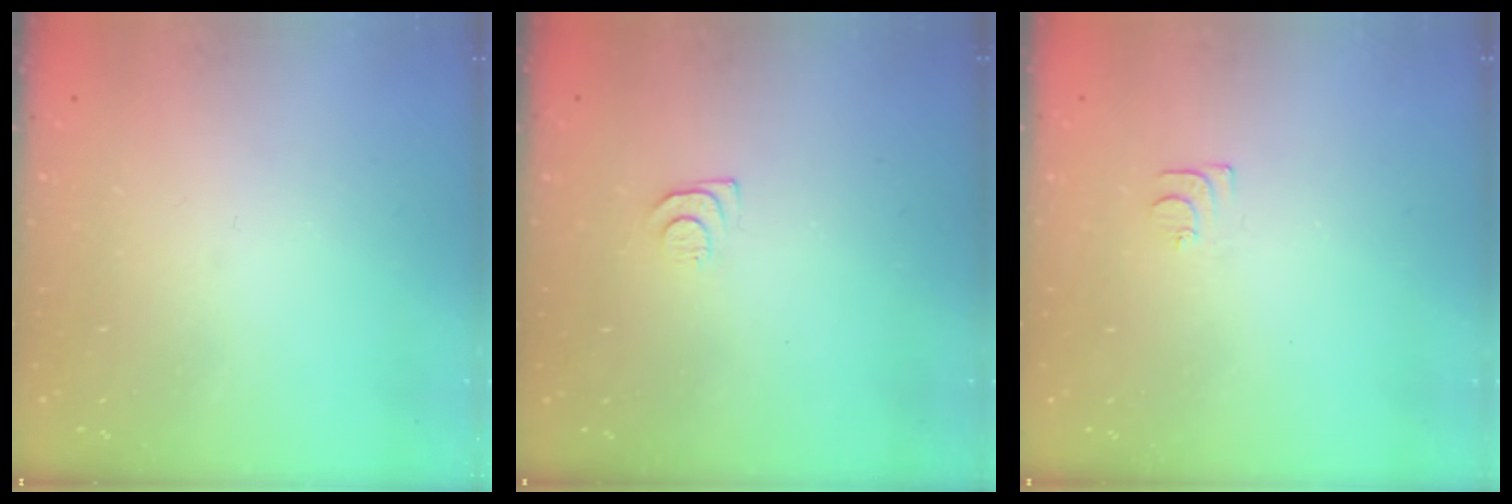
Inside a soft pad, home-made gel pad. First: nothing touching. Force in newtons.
{"total": 4.6, "press": 4.6, "slide": 0.7}
{"total": 5.2, "press": 5.1, "slide": 0.6}